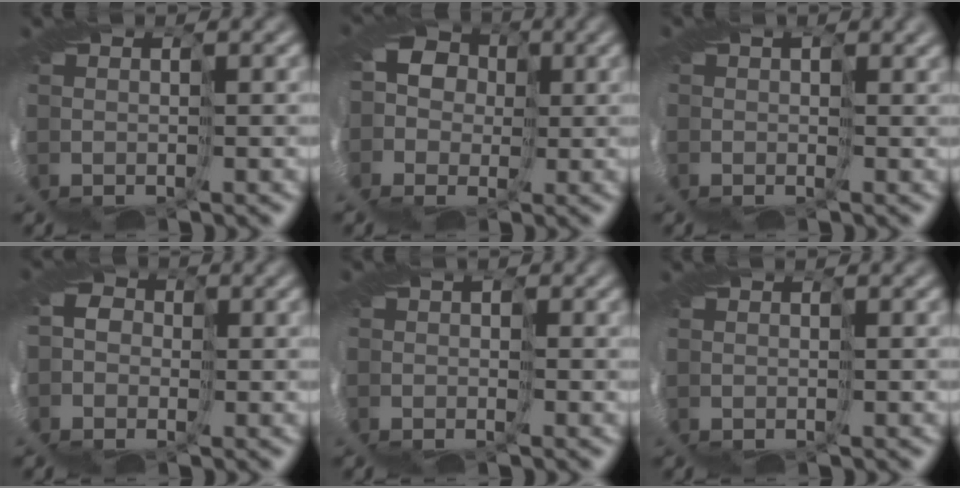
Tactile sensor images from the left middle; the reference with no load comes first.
{"total": 8.7, "force": [-1.1, 8.3, 2.3], "torque": [-0.068, 0.002, -0.059]}
{"total": 2.4, "force": [1.0, 1.6, 1.5], "torque": [-0.034, 0.010, 0.007]}
{"total": 5.1, "force": [-1.6, 4.6, 1.7], "torque": [-0.041, 0.001, -0.051]}
{"total": 2.4, "force": [0.1, 2.0, 1.3], "torque": [-0.021, 0.003, -0.006]}
{"total": 0.0}